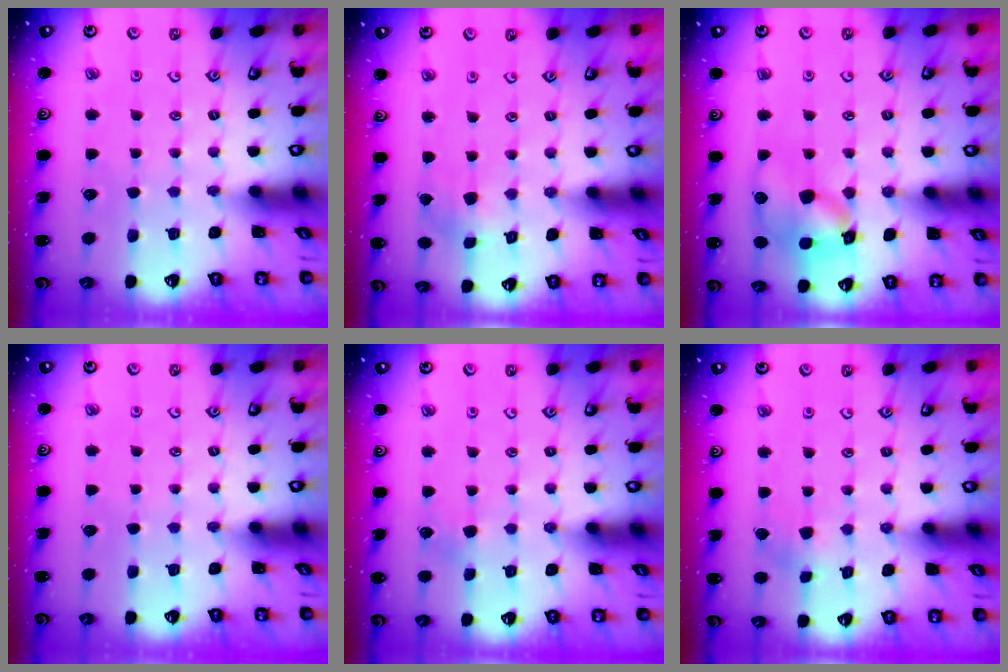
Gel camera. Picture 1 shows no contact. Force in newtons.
{"total": 1.9, "press": 1.9, "slide": 0.3}
{"total": 11.2, "press": 11.1, "slide": 1.6}
{"total": 0.0}
{"total": 2.7, "press": 2.7, "slide": 0.4}
{"total": 2.7, "press": 2.6, "slide": 0.5}